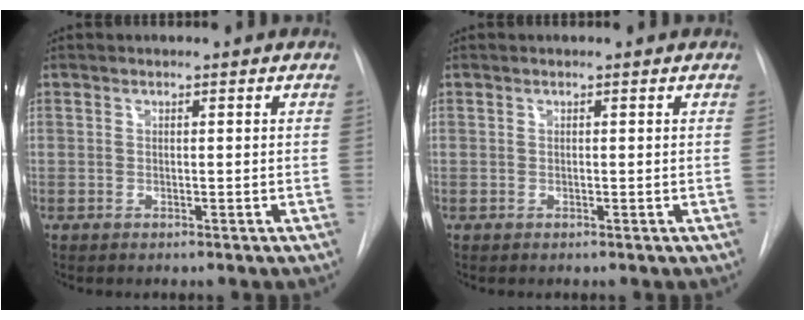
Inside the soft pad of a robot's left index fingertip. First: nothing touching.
{"total": 0.0}